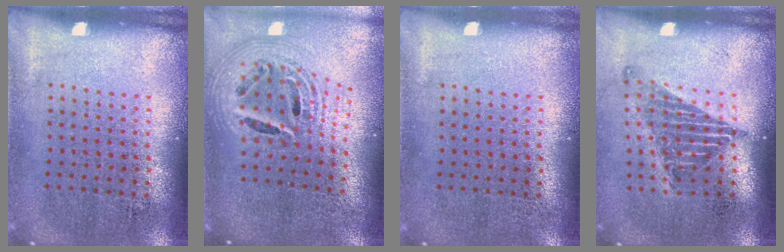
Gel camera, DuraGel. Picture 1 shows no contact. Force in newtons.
{"total": 2.5, "press": 1.7, "slide": 1.9}
{"total": 0.0}
{"total": 1.3, "press": 1.1, "slide": 0.8}